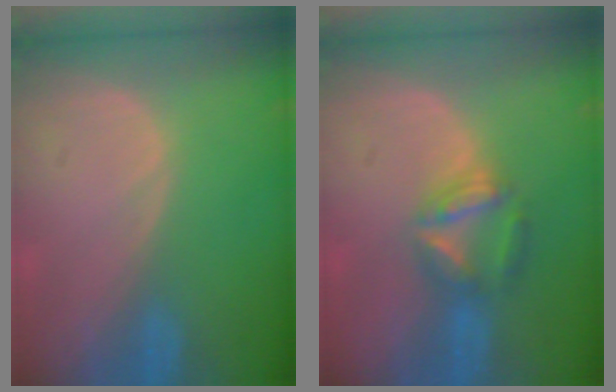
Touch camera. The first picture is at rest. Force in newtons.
{"total": 5.6, "press": 5.6, "slide": 0.2}